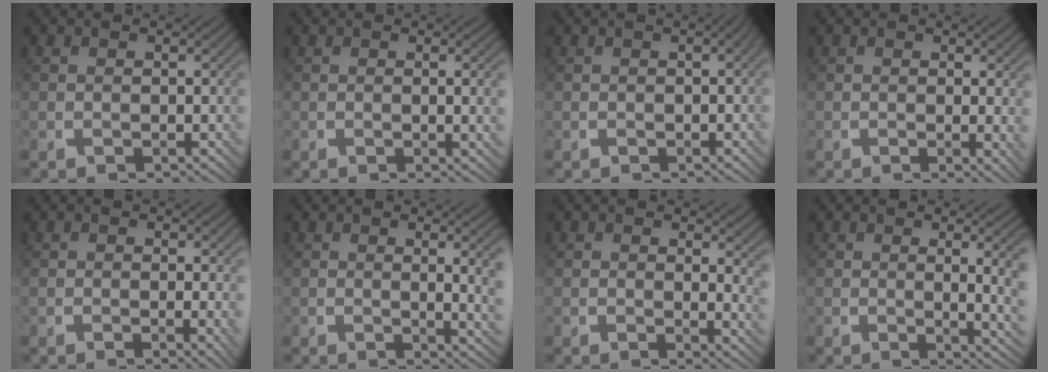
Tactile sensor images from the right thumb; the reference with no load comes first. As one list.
[{"total": 2.6, "force": [0.1, 0.4, 2.6], "torque": [-0.038, 0.004, 0.001]}, {"total": 1.3, "force": [0.1, 0.3, 1.3], "torque": [-0.015, 0.005, 0.001]}, {"total": 2.4, "force": [0.1, 0.4, 2.3], "torque": [-0.038, -0.004, 0.000]}, {"total": 2.1, "force": [-0.2, 0.3, 2.1], "torque": [-0.036, -0.003, -0.005]}, {"total": 5.2, "force": [0.7, 1.1, 5.0], "torque": [-0.073, 0.003, 0.010]}, {"total": 4.2, "force": [1.7, 1.4, 3.6], "torque": [-0.051, -0.004, 0.027]}, {"total": 6.5, "force": [0.6, 1.5, 6.3], "torque": [-0.078, 0.005, 0.005]}]